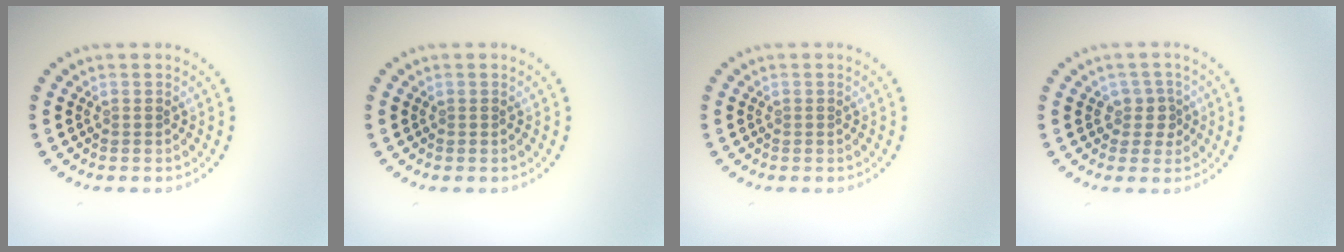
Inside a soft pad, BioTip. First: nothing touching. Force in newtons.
{"total": 0.0}
{"total": 0.0}
{"total": 2.0, "press": 1.7, "slide": 1.1}